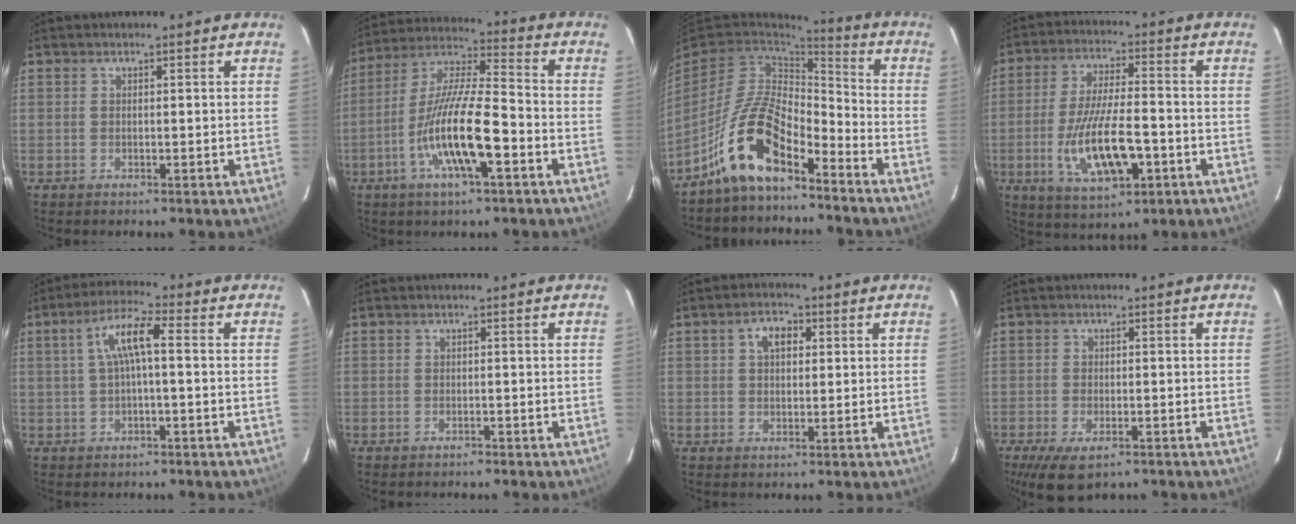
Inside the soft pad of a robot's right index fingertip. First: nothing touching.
{"total": 14.6, "force": [-5.6, 2.9, 13.2], "torque": [-0.262, -0.008, -0.110]}
{"total": 12.7, "force": [-8.3, 4.7, 8.3], "torque": [-0.171, 0.010, -0.161]}
{"total": 13.5, "force": [-4.3, 4.8, 11.9], "torque": [-0.241, -0.016, -0.067]}
{"total": 6.5, "force": [0.4, 1.2, 6.4], "torque": [-0.126, 0.016, 0.012]}
{"total": 0.7, "force": [-0.6, 0.3, -0.1], "torque": [0.000, 0.005, -0.011]}
{"total": 4.4, "force": [1.3, 2.9, 3.0], "torque": [-0.048, 0.017, 0.023]}
{"total": 6.9, "force": [-4.1, 3.2, 4.5], "torque": [-0.102, -0.026, -0.068]}